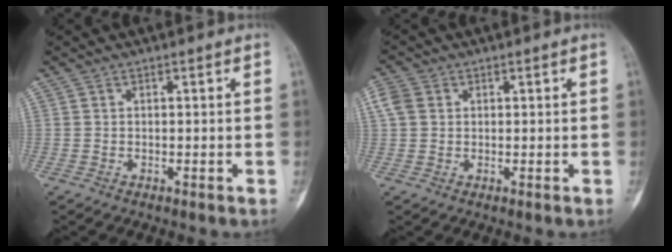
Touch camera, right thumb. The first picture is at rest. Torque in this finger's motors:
{"motor_torque": [-0.23, 0.29, 0.29, 0.11, 0.01]}